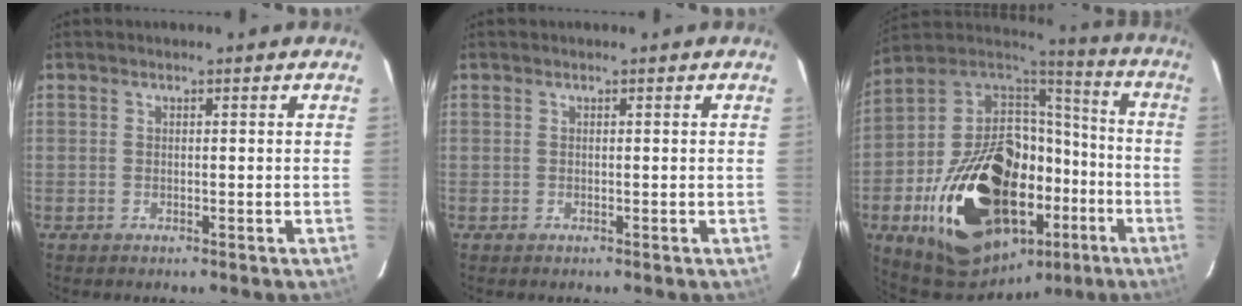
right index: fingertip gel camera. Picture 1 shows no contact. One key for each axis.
{"total": 0.0}
{"total": 37.0, "fx": -14.2, "fy": 22.7, "fz": 25.5, "tx": -0.485, "ty": 0.027, "tz": -0.197}